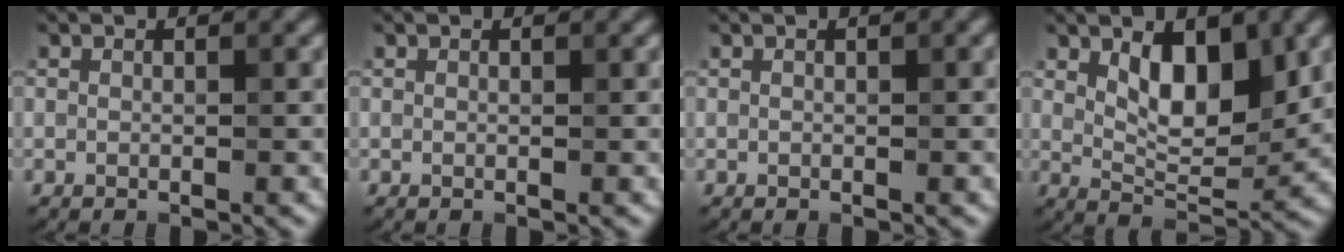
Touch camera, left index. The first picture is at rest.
{"total": 0.0}
{"total": 0.7, "force": [0.2, 0.0, 0.6], "torque": [-0.010, 0.004, 0.002]}
{"total": 5.7, "force": [2.1, 2.6, 4.7], "torque": [-0.076, -0.005, 0.036]}